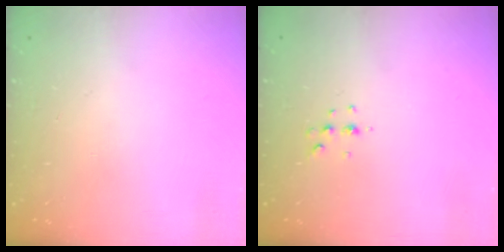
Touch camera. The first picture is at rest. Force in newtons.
{"total": 4.4, "press": 4.0, "slide": 1.8}